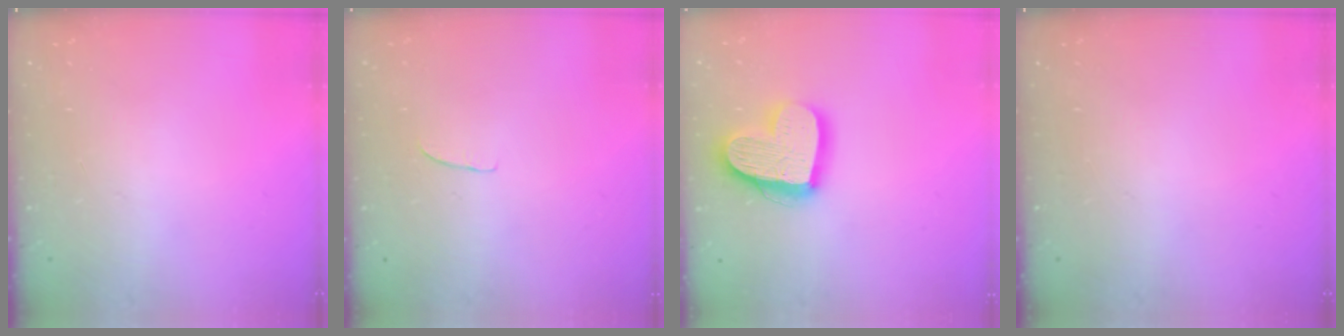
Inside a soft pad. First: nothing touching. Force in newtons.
{"total": 3.7, "press": 3.7, "slide": 0.3}
{"total": 18.1, "press": 18.0, "slide": 1.8}
{"total": 0.0}